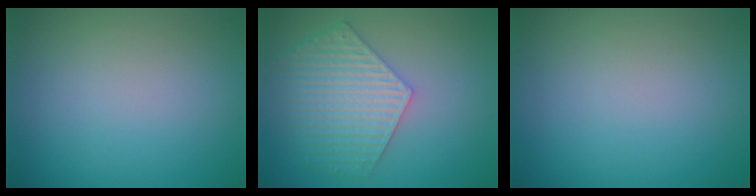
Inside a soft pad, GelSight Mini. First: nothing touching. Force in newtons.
{"total": 5.8, "press": 4.6, "slide": 3.5}
{"total": 0.0}